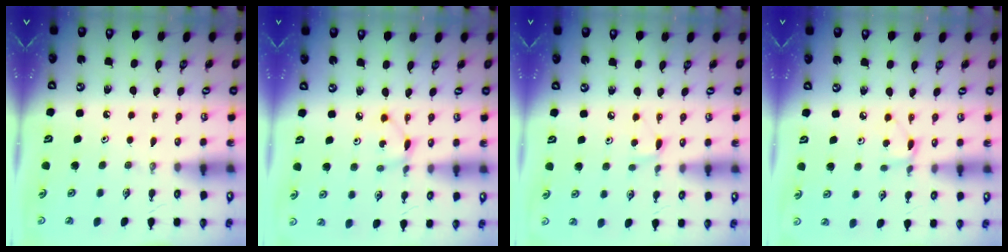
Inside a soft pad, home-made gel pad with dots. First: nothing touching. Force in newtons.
{"total": 2.5, "press": 2.5, "slide": 0.1}
{"total": 4.5, "press": 4.5, "slide": 0.6}
{"total": 4.2, "press": 4.1, "slide": 0.6}